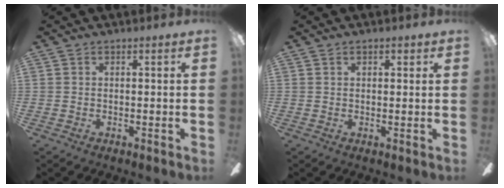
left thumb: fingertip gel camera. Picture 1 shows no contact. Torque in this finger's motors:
{"motor_torque": [0.06, -0.07, -0.13, 0.24, -0.02]}